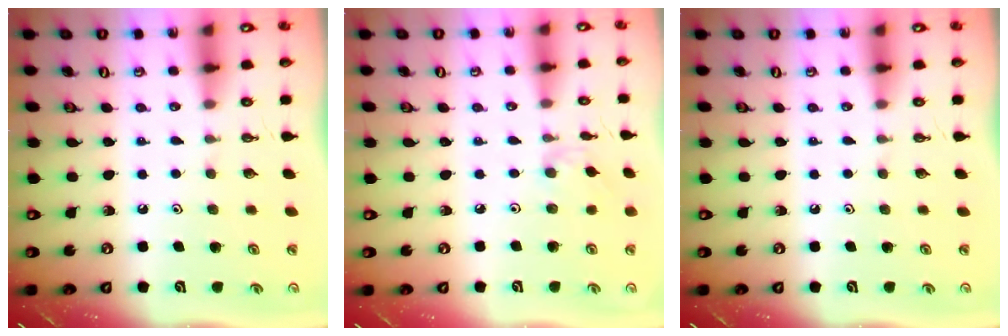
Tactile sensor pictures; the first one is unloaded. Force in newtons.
{"total": 2.0, "press": 1.9, "slide": 0.5}
{"total": 0.0}